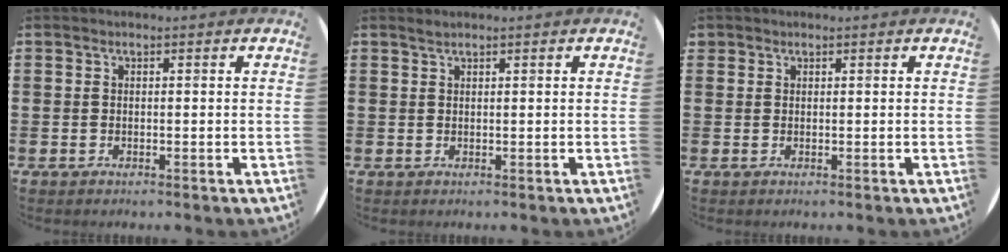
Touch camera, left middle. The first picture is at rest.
{"total": 0.6, "force": [0.6, 0.0, 0.2], "torque": [-0.004, -0.001, 0.012]}
{"total": 0.6, "force": [0.5, 0.2, -0.1], "torque": [0.002, 0.004, 0.010]}